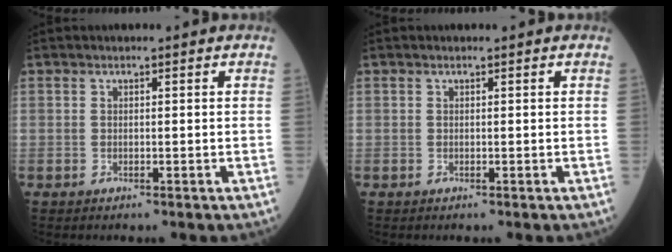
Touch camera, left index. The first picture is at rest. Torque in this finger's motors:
{"motor_torque": [-0.37, 0.56, 0.00, 0.00]}